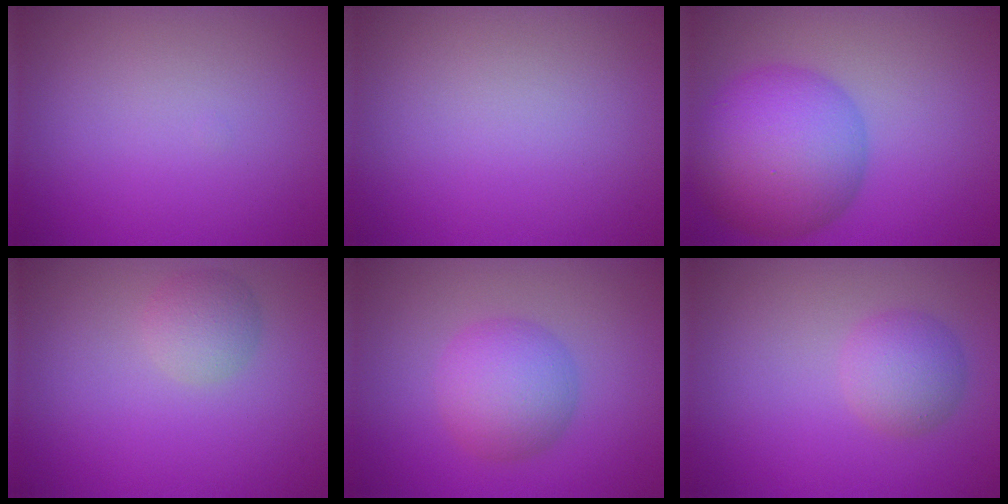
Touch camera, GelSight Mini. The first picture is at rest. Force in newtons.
{"total": 0.0}
{"total": 9.5, "press": 9.5, "slide": 0.2}
{"total": 2.2, "press": 2.2, "slide": 0.1}
{"total": 4.7, "press": 4.7, "slide": 0.1}
{"total": 2.9, "press": 2.9, "slide": 0.0}